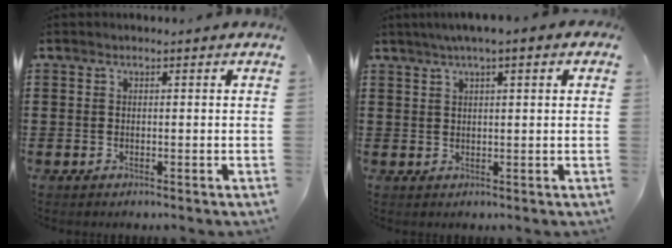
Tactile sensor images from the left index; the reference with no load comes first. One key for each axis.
{"total": 2.8, "fx": 1.6, "fy": 0.1, "fz": 2.3, "tx": -0.047, "ty": 0.003, "tz": 0.027}